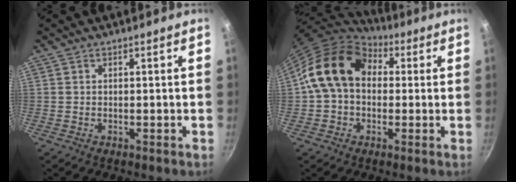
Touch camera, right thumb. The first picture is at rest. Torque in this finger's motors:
{"motor_torque": [1.54, 3.44, 1.02, -0.90, 0.15]}